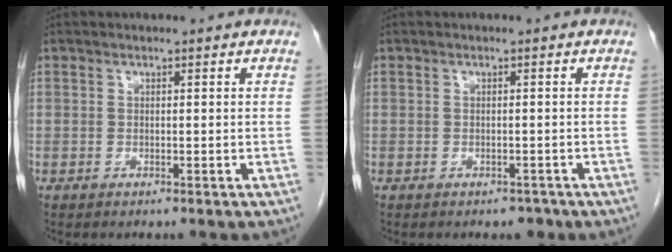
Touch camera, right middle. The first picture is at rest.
{"total": 1.2, "force": [-0.9, 0.8, 0.2], "torque": [0.000, 0.003, -0.010]}